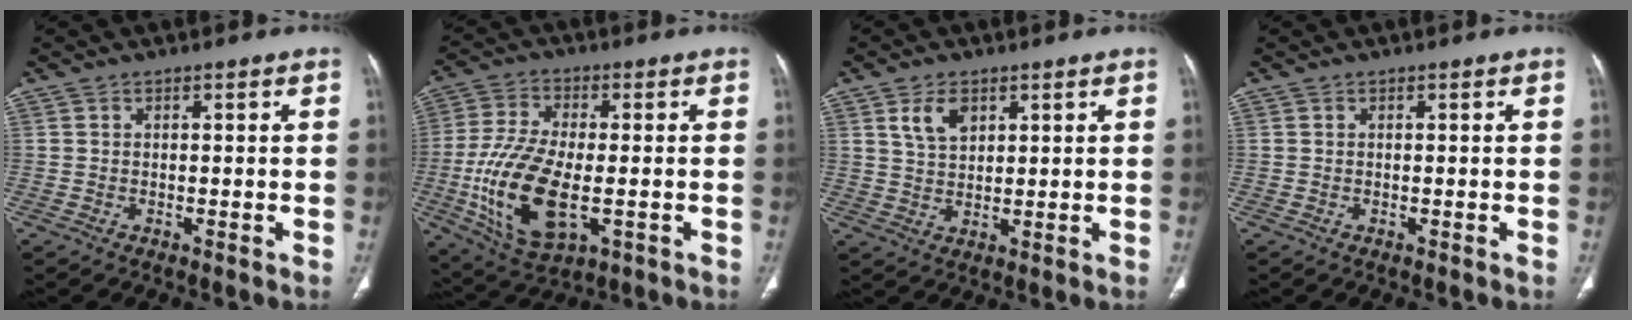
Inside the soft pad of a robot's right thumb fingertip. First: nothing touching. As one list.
[{"total": 16.6, "force": [-3.5, 7.8, 14.2], "torque": [-0.288, -0.006, -0.052]}, {"total": 5.3, "force": [2.6, 3.2, 3.3], "torque": [-0.050, -0.014, 0.052]}, {"total": 0.0}]